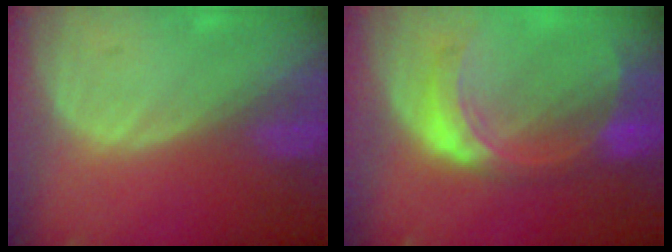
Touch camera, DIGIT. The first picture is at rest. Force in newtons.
{"total": 7.8, "press": 6.9, "slide": 3.6}